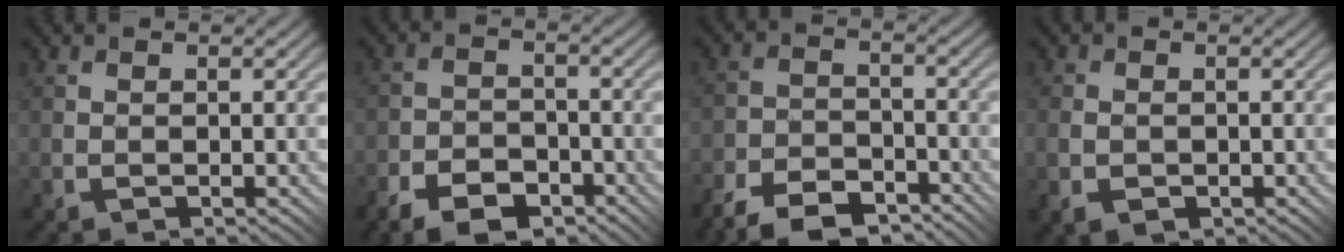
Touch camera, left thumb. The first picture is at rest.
{"total": 6.4, "force": [-4.8, 2.9, 3.0], "torque": [-0.054, -0.002, -0.092]}
{"total": 8.6, "force": [-7.3, 2.8, 3.4], "torque": [-0.066, -0.003, -0.138]}
{"total": 2.3, "force": [-0.9, 1.7, 1.3], "torque": [-0.025, -0.005, -0.017]}